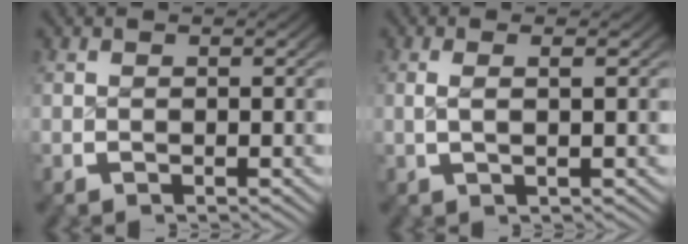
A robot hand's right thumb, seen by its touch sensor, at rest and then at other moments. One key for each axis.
{"total": 1.7, "fx": 0.4, "fy": 0.3, "fz": 1.6, "tx": -0.035, "ty": -0.001, "tz": 0.012}